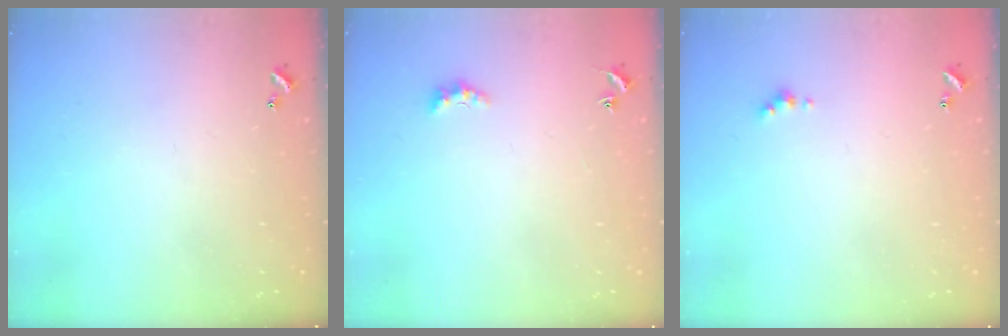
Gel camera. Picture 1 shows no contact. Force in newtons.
{"total": 2.4, "press": 2.3, "slide": 0.5}
{"total": 1.0, "press": 0.9, "slide": 0.5}